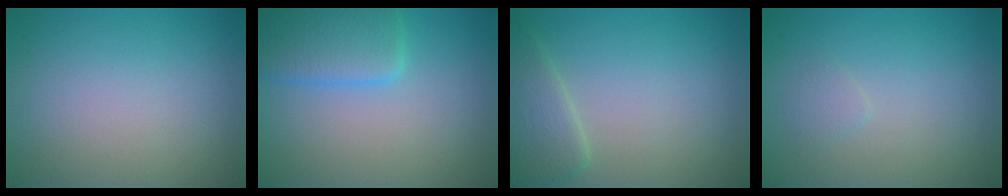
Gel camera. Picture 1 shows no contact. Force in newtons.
{"total": 4.5, "press": 4.5, "slide": 0.1}
{"total": 3.0, "press": 2.9, "slide": 0.2}
{"total": 0.8, "press": 0.8, "slide": 0.0}